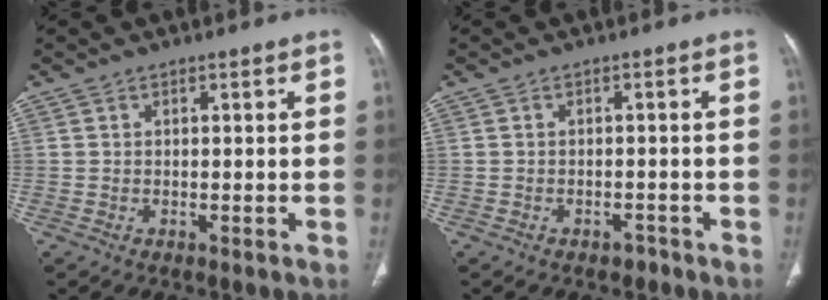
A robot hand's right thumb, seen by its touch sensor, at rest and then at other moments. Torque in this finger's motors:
{"motor_torque": [-0.18, 0.07, -0.23, 0.05, 0.03]}